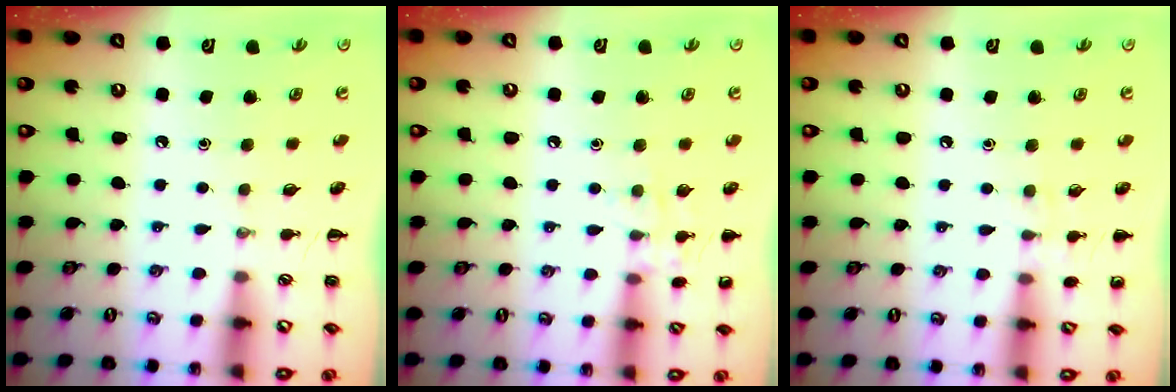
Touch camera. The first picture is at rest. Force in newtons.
{"total": 8.1, "press": 7.9, "slide": 1.7}
{"total": 5.1, "press": 4.8, "slide": 1.6}